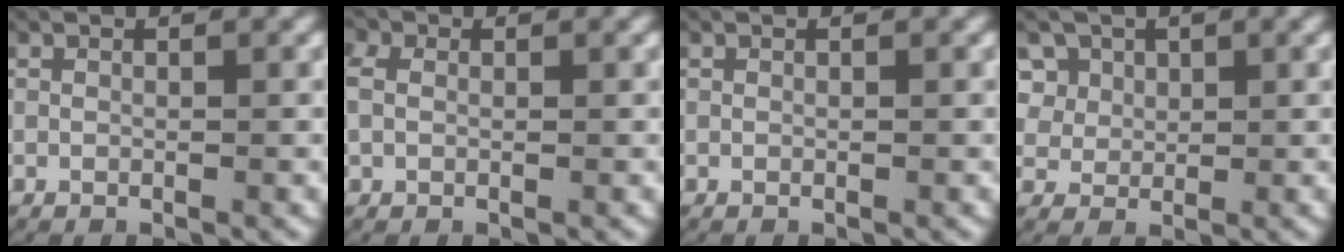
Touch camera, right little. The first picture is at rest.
{"total": 1.6, "force": [0.3, 1.4, 0.7], "torque": [-0.023, -0.003, 0.008]}
{"total": 0.0}
{"total": 5.6, "force": [1.8, 4.8, 2.1], "torque": [-0.054, -0.005, 0.035]}